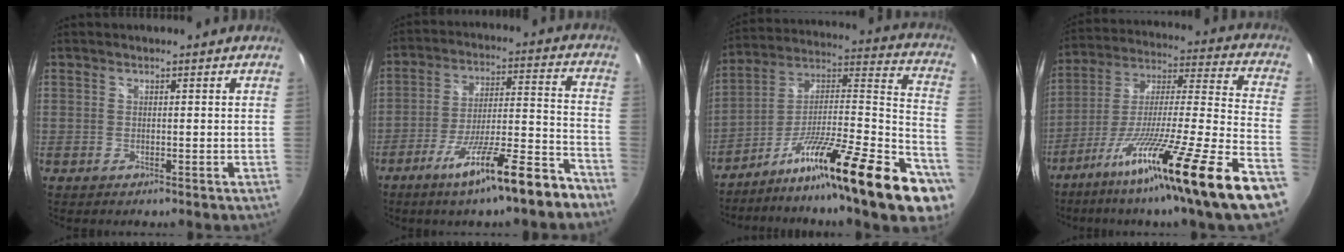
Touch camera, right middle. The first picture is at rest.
{"total": 16.5, "force": [-12.0, 1.0, 11.3], "torque": [-0.191, -0.018, -0.186]}
{"total": 29.4, "force": [-18.4, 4.7, 22.5], "torque": [-0.284, 0.001, -0.283]}
{"total": 27.2, "force": [-18.5, -1.3, 19.9], "torque": [-0.300, -0.065, -0.296]}